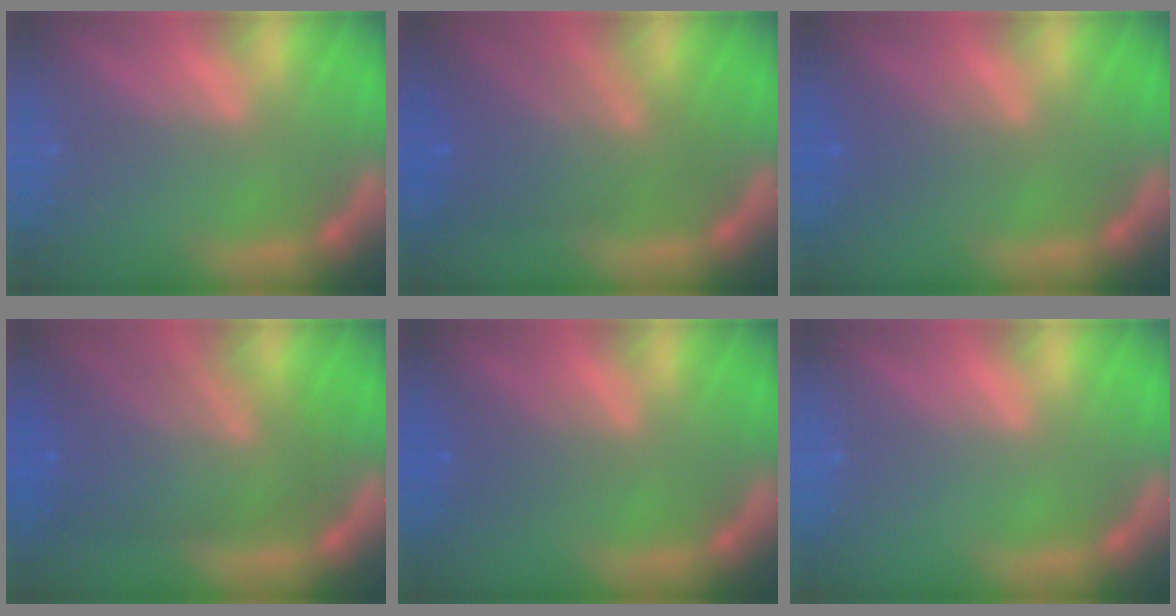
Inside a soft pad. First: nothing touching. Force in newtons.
{"total": 6.6}
{"total": 2.4}
{"total": 8.6}
{"total": 1.9}
{"total": 0.0}